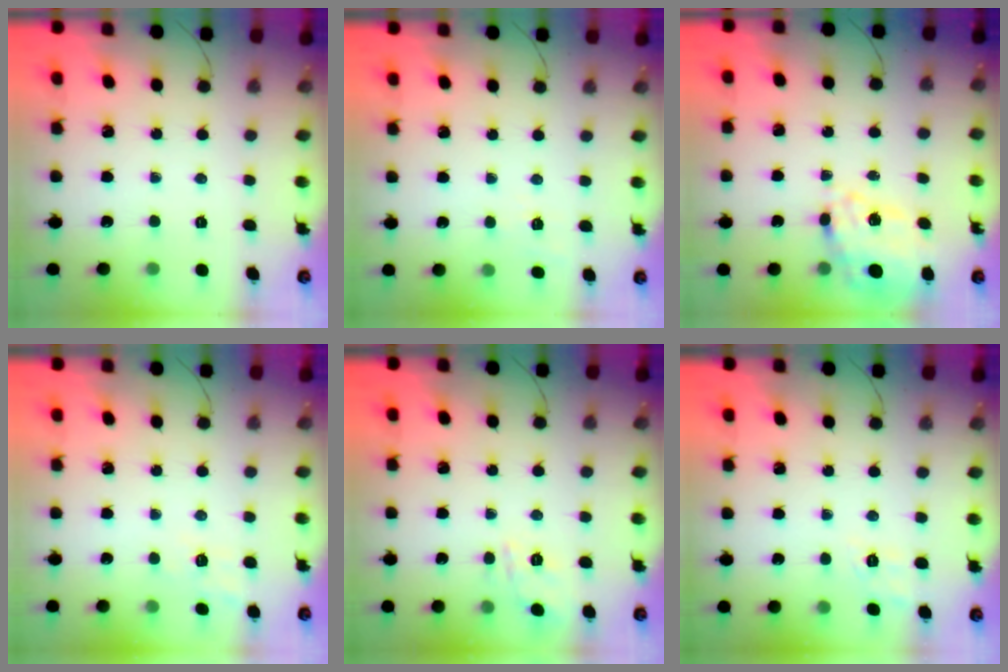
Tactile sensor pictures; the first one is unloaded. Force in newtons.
{"total": 3.8, "press": 3.2, "slide": 2.0}
{"total": 9.7, "press": 9.1, "slide": 3.3}
{"total": 8.5, "press": 8.2, "slide": 2.2}
{"total": 2.4, "press": 2.0, "slide": 1.3}
{"total": 5.3, "press": 4.9, "slide": 2.0}